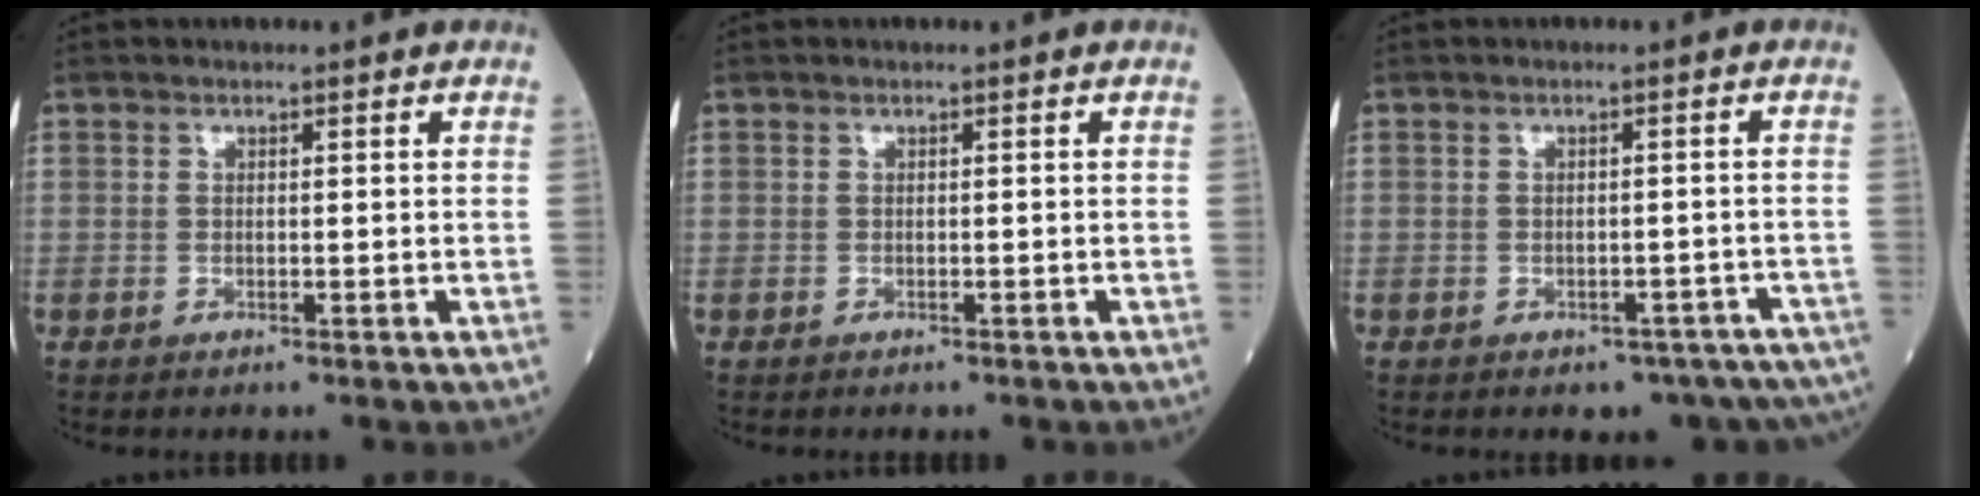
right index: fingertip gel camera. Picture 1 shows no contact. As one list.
[{"total": 0.6, "force": [-0.5, 0.1, 0.1], "torque": [-0.007, -0.001, -0.010]}, {"total": 9.6, "force": [-8.1, 4.5, 2.4], "torque": [-0.017, 0.012, -0.084]}]